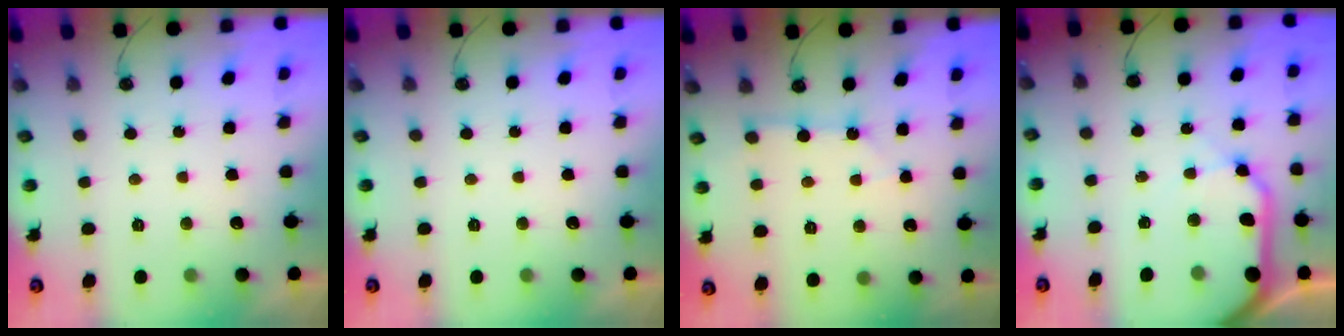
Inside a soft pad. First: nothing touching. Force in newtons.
{"total": 0.0}
{"total": 2.2, "press": 2.2, "slide": 0.3}
{"total": 12.2, "press": 12.1, "slide": 1.6}